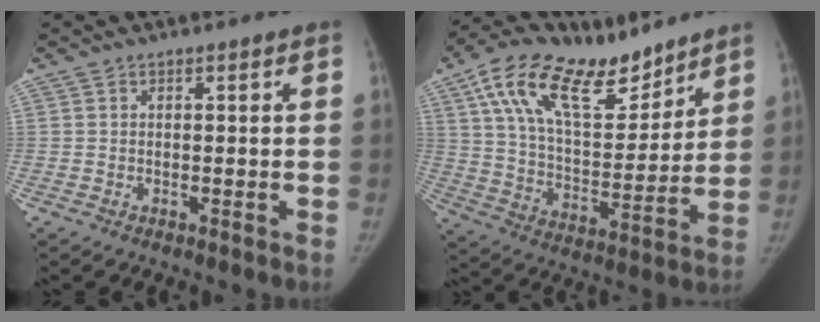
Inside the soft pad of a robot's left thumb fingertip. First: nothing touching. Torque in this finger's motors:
{"motor_torque": [0.43, 0.46, 1.25, -1.52, 0.15]}